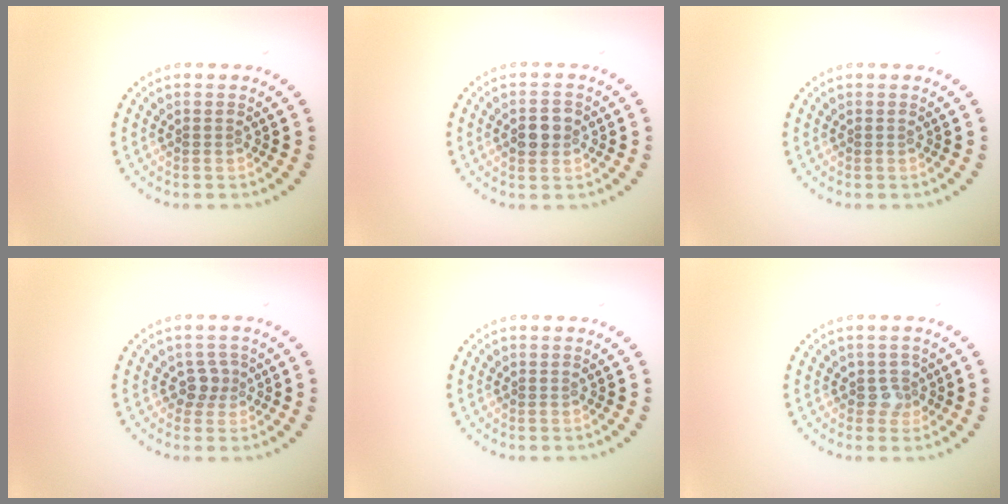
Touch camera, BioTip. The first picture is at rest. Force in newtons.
{"total": 2.2, "press": 2.2, "slide": 0.0}
{"total": 0.0}
{"total": 1.8, "press": 1.5, "slide": 1.1}
{"total": 0.0}
{"total": 1.7, "press": 1.4, "slide": 1.0}